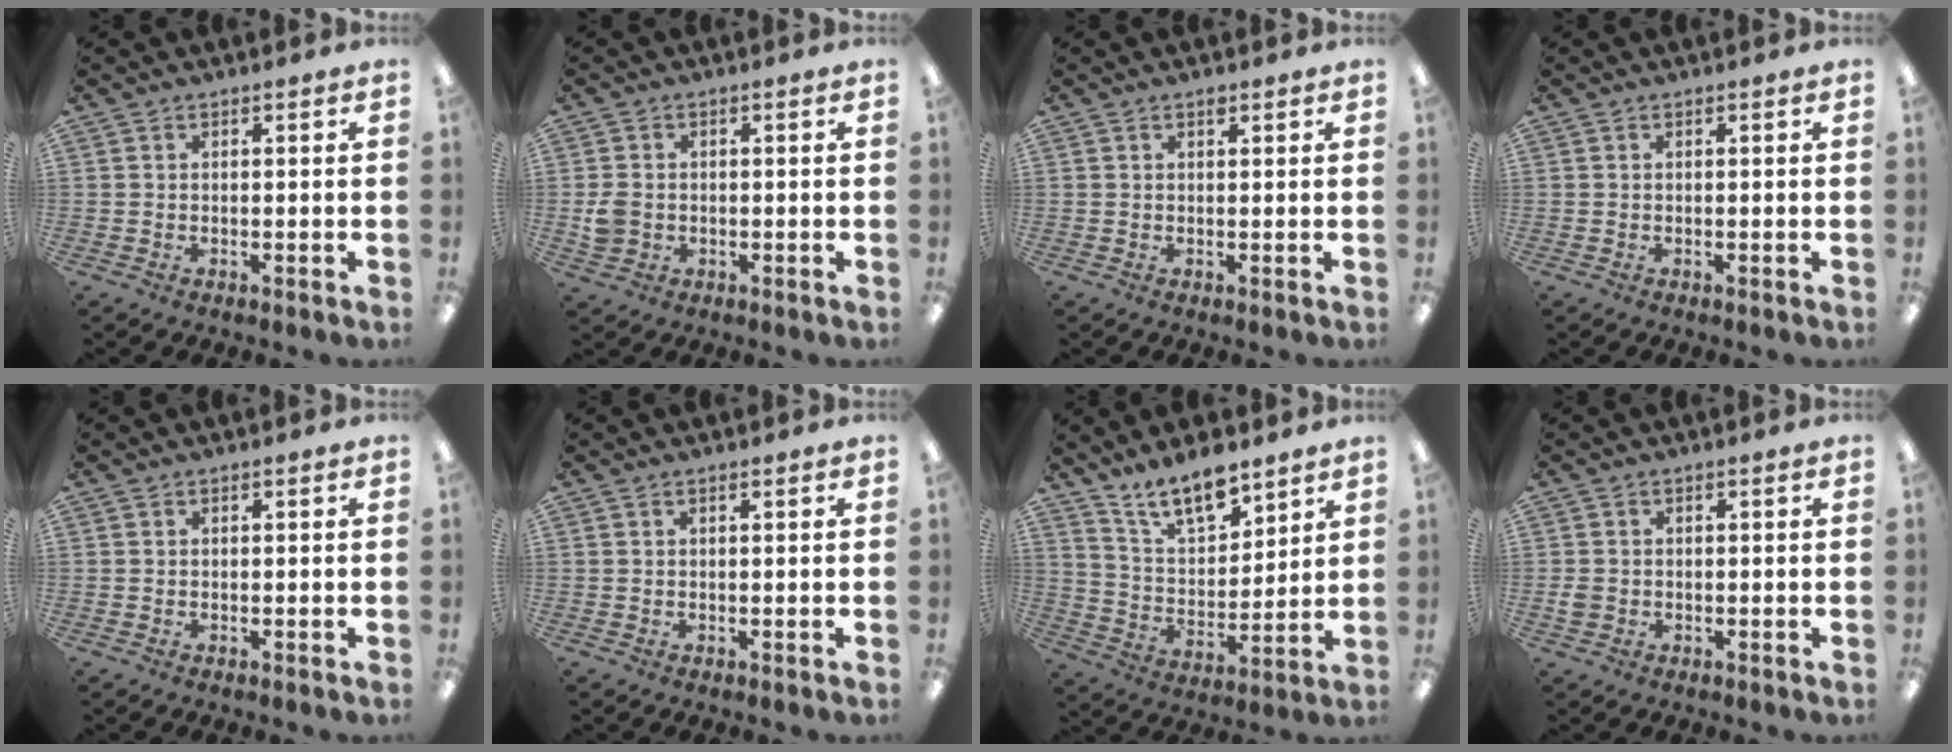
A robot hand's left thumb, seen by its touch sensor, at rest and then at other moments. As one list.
[{"total": 3.9, "force": [-0.3, 3.4, 1.9], "torque": [-0.024, 0.005, -0.004]}, {"total": 1.1, "force": [0.9, 0.5, 0.5], "torque": [-0.005, -0.003, 0.015]}, {"total": 0.0}, {"total": 0.0}, {"total": 0.6, "force": [0.5, 0.1, 0.3], "torque": [-0.006, 0.001, 0.009]}, {"total": 12.3, "force": [10.4, 4.2, 5.1], "torque": [-0.098, -0.061, 0.192]}, {"total": 1.8, "force": [-0.2, 1.6, 0.7], "torque": [-0.013, 0.004, -0.003]}]